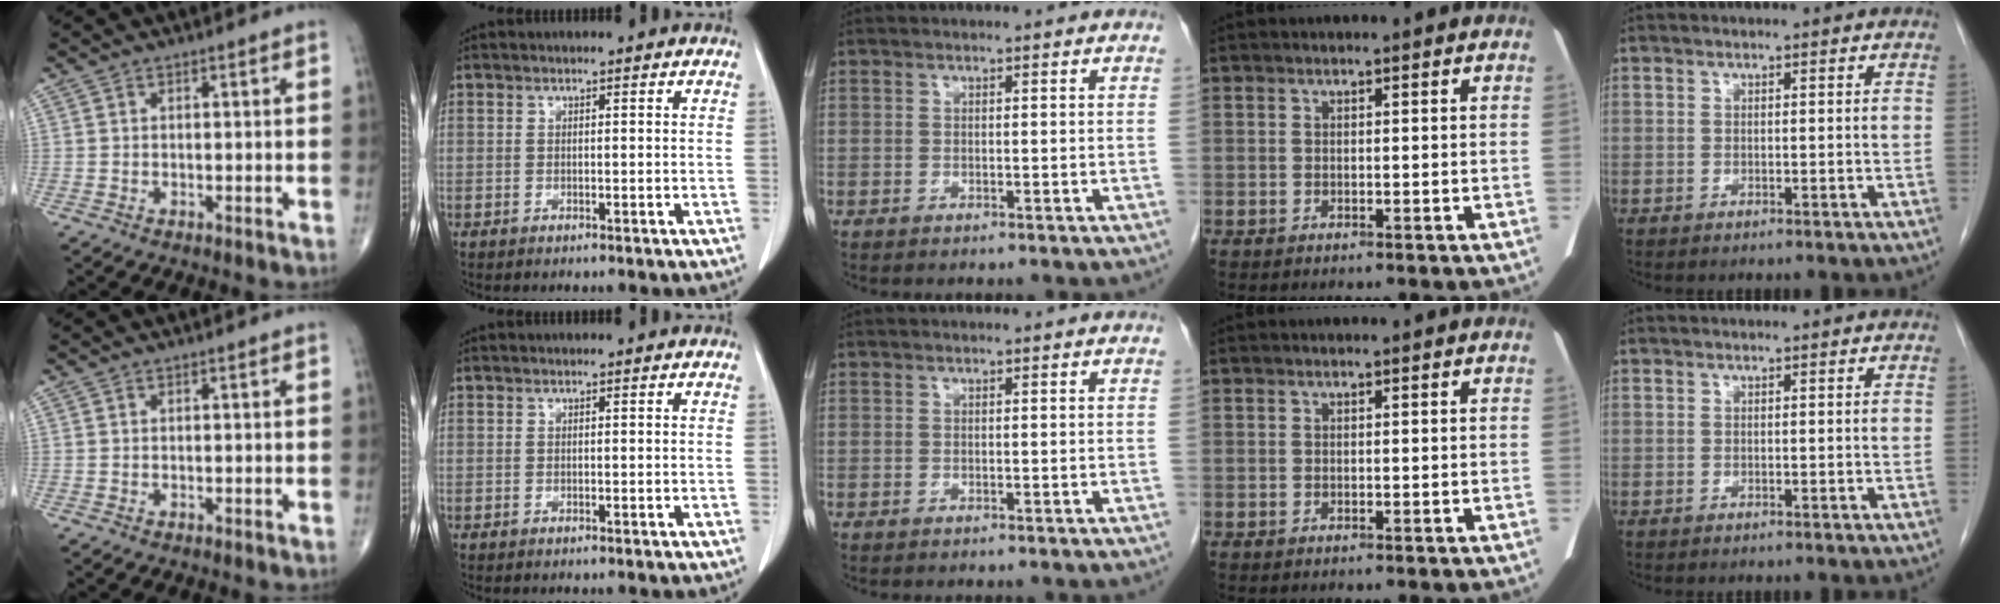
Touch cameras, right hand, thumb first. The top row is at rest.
{}